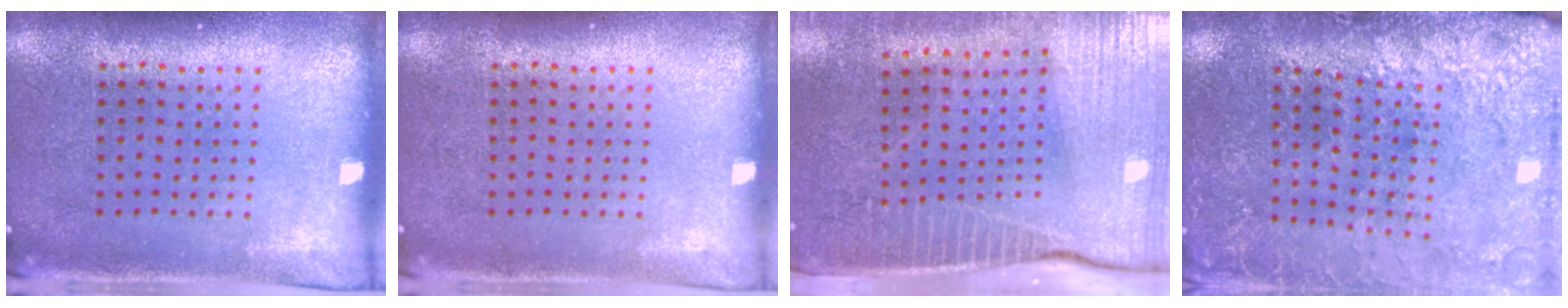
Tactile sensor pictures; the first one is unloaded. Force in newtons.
{"total": 0.0}
{"total": 3.8, "press": 3.4, "slide": 1.7}
{"total": 2.9, "press": 2.9, "slide": 0.3}